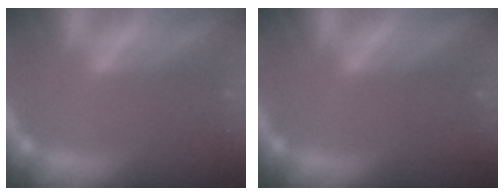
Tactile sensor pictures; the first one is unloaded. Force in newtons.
{"total": 0.0}